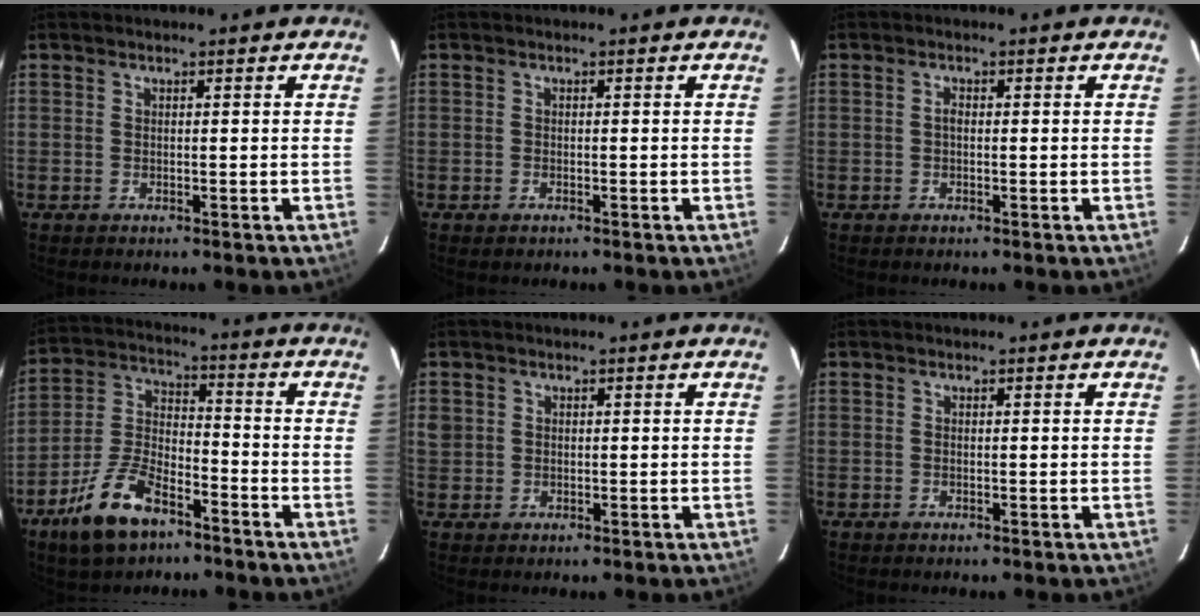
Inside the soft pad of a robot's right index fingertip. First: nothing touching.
{"total": 0.8, "force": [-0.6, 0.6, 0.2], "torque": [-0.003, -0.002, -0.010]}
{"total": 0.8, "force": [-0.1, 0.5, 0.7], "torque": [-0.010, 0.005, -0.004]}
{"total": 13.3, "force": [-8.4, 6.1, 8.3], "torque": [-0.182, 0.005, -0.155]}
{"total": 3.0, "force": [0.4, 2.8, 1.0], "torque": [-0.017, 0.006, 0.009]}
{"total": 0.0}